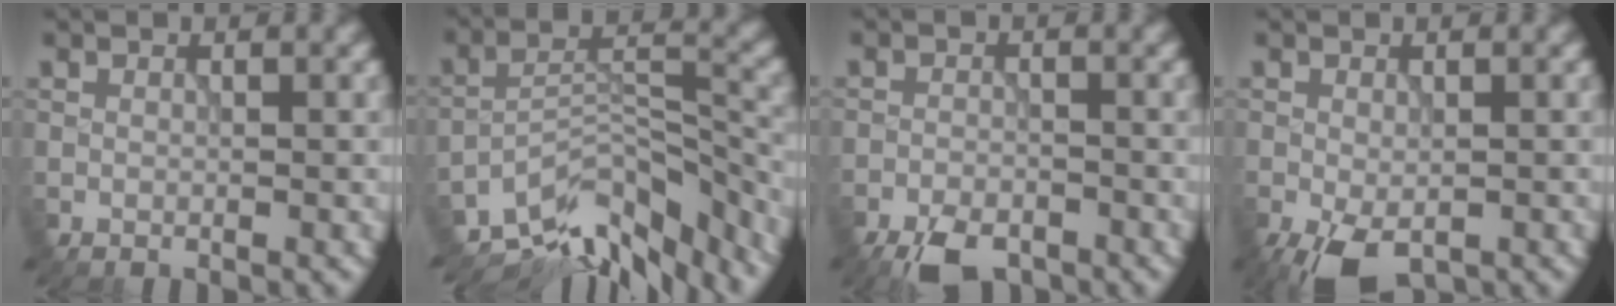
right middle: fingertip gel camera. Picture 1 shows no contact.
{"total": 11.4, "force": [-9.8, 3.2, 4.9], "torque": [-0.083, 0.009, -0.158]}
{"total": 4.0, "force": [-3.3, 1.4, 1.8], "torque": [-0.025, -0.010, -0.062]}
{"total": 4.7, "force": [-2.5, 2.3, 3.3], "torque": [-0.066, -0.019, -0.037]}